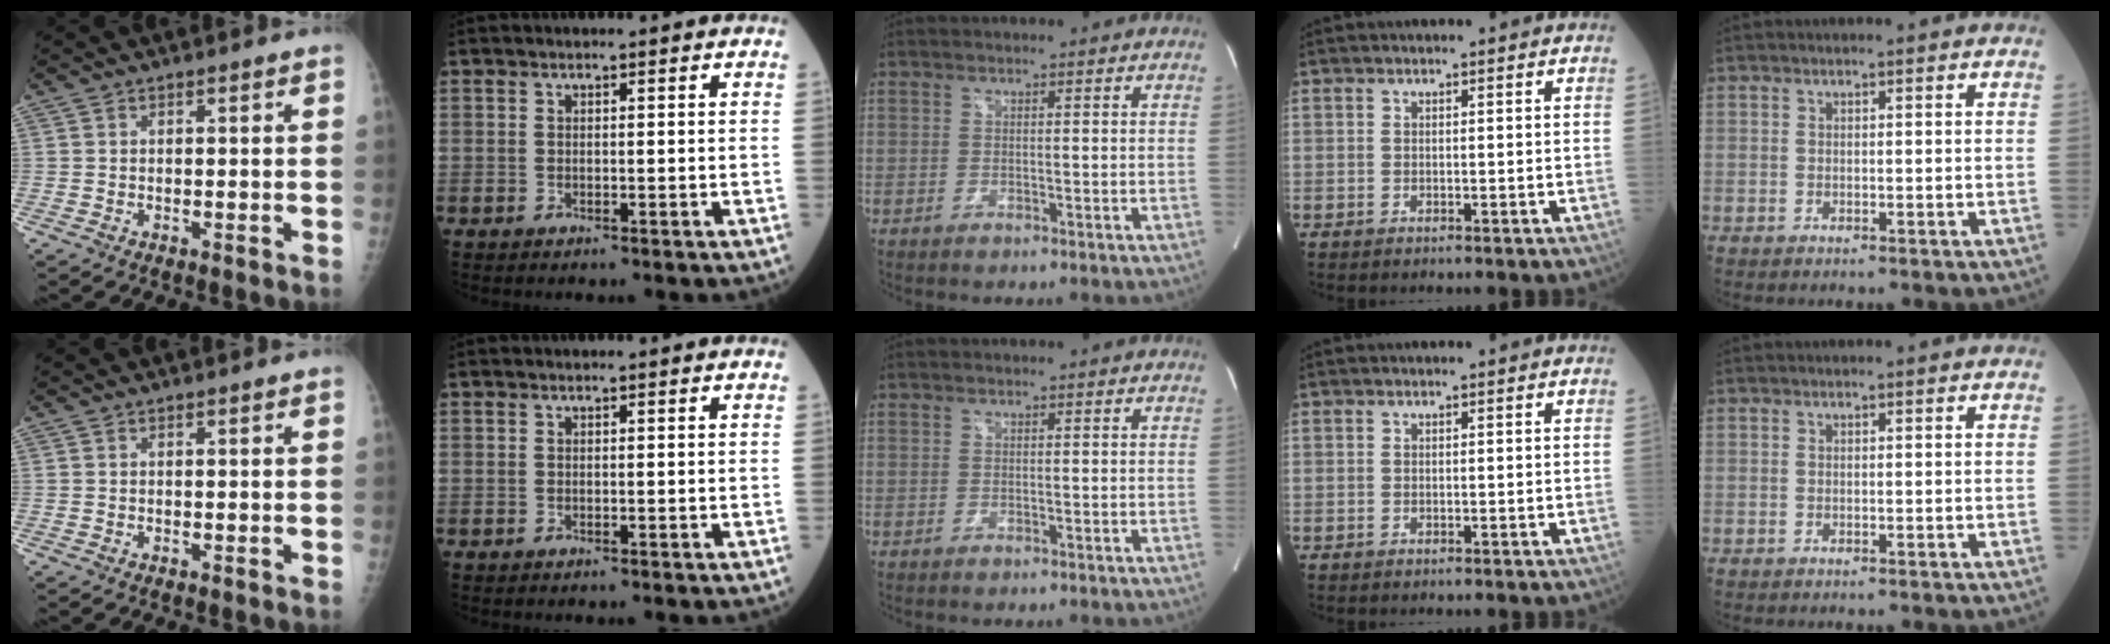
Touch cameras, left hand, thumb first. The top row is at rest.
{}